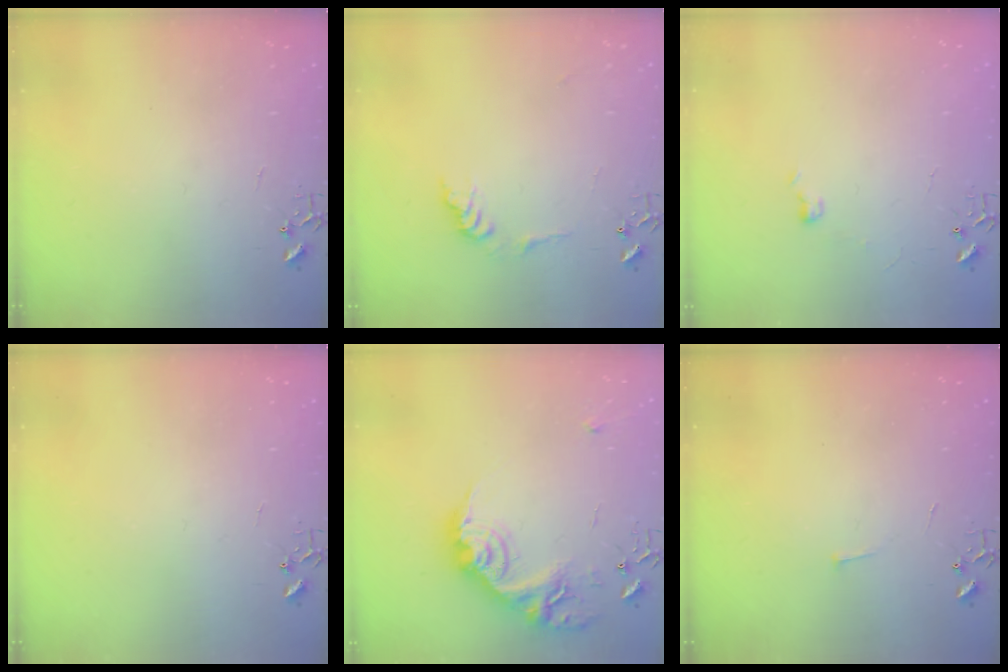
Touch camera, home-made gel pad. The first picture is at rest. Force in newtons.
{"total": 8.4, "press": 8.4, "slide": 0.4}
{"total": 4.7, "press": 4.7, "slide": 0.6}
{"total": 0.0}
{"total": 19.5, "press": 19.5, "slide": 1.1}
{"total": 3.0, "press": 2.9, "slide": 0.3}